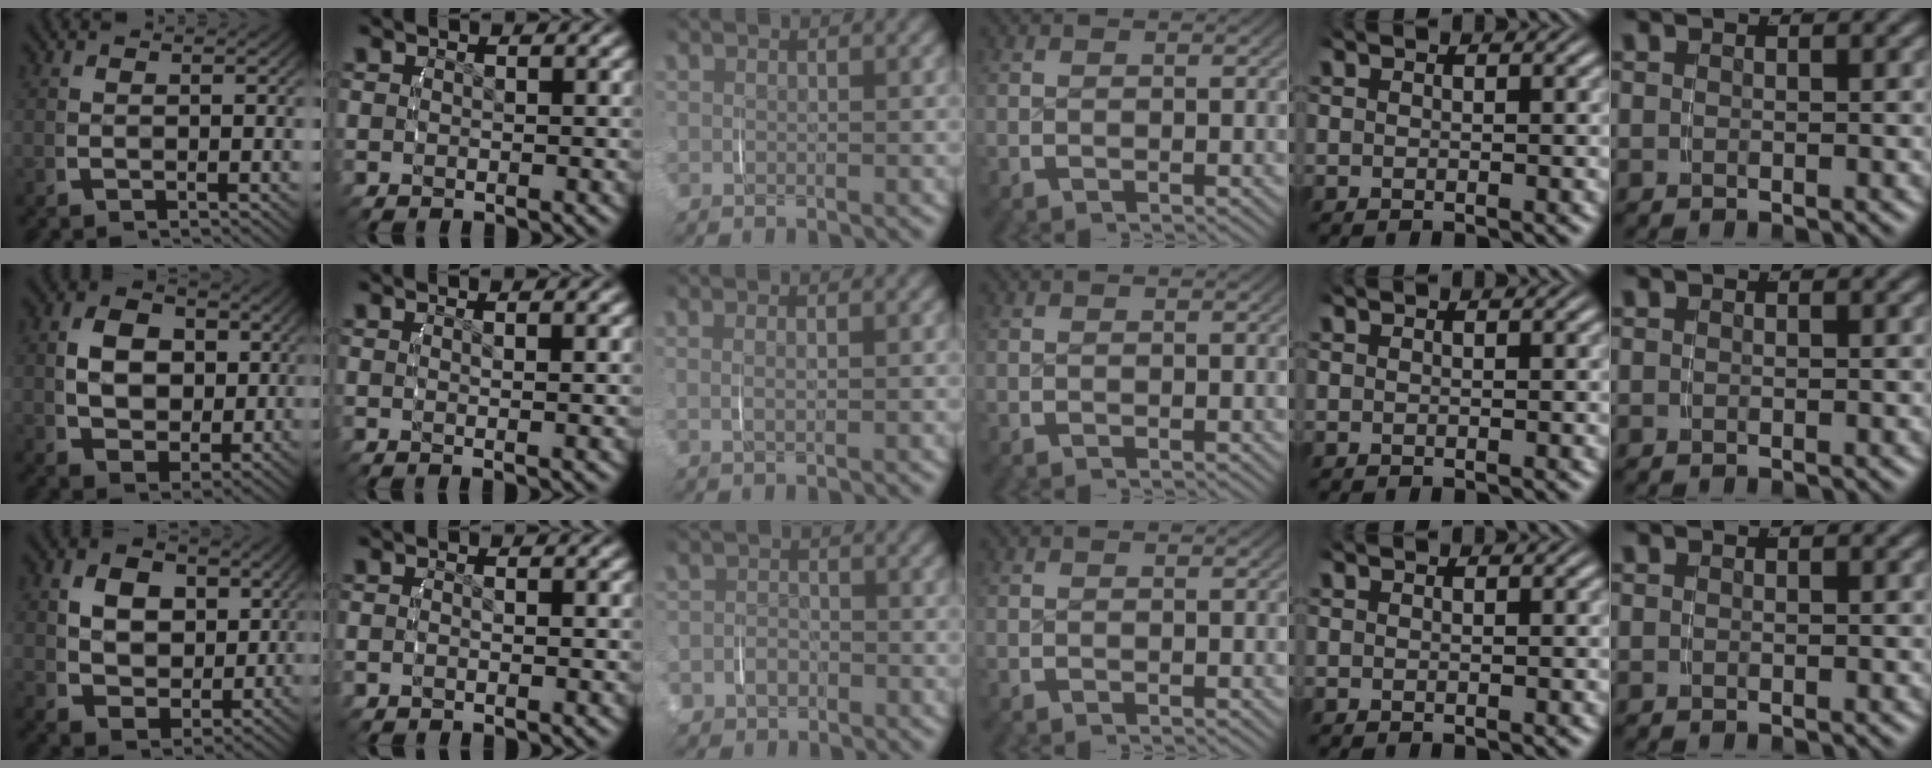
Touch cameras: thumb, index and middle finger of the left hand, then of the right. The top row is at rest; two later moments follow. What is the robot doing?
{"motion": "lift_and_place", "object": "scarf"}